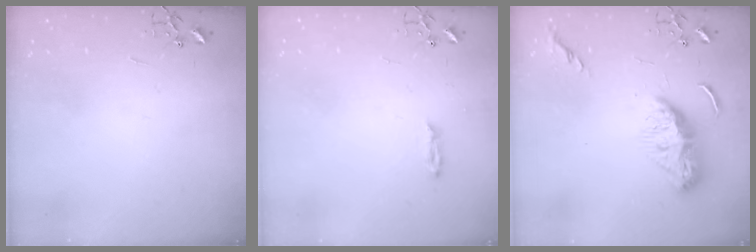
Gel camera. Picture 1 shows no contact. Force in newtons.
{"total": 2.2, "press": 2.2, "slide": 0.4}
{"total": 10.5, "press": 10.4, "slide": 1.1}